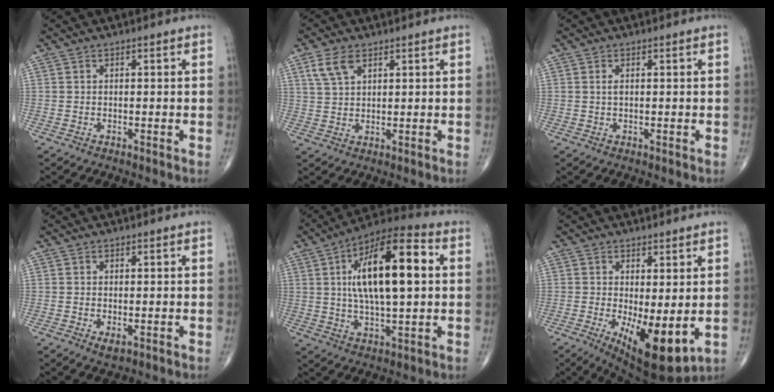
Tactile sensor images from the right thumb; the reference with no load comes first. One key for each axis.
{"total": 5.1, "fx": 2.7, "fy": 2.8, "fz": 3.3, "tx": -0.063, "ty": -0.003, "tz": 0.059}
{"total": 0.9, "fx": 0.2, "fy": 0.4, "fz": 0.8, "tx": -0.017, "ty": 0.001, "tz": 0.004}
{"total": 1.8, "fx": -0.4, "fy": 1.0, "fz": 1.5, "tx": -0.024, "ty": -0.003, "tz": -0.002}
{"total": 19.8, "fx": 3.5, "fy": 7.5, "fz": 18.0, "tx": -0.287, "ty": 0.015, "tz": 0.050}
{"total": 11.4, "fx": -1.8, "fy": 4.2, "fz": 10.4, "tx": -0.158, "ty": -0.026, "tz": -0.013}